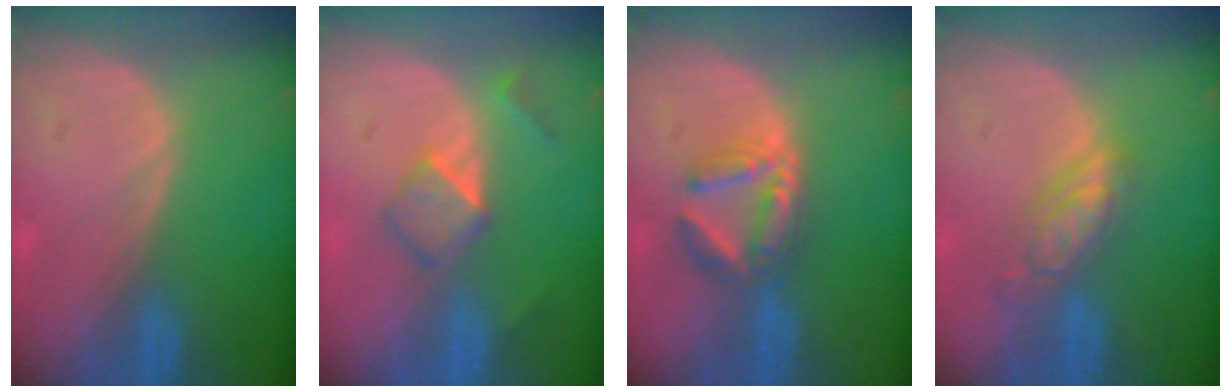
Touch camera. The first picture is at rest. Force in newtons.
{"total": 5.2, "press": 4.6, "slide": 2.6}
{"total": 5.9, "press": 5.6, "slide": 1.8}
{"total": 5.8, "press": 5.1, "slide": 2.8}